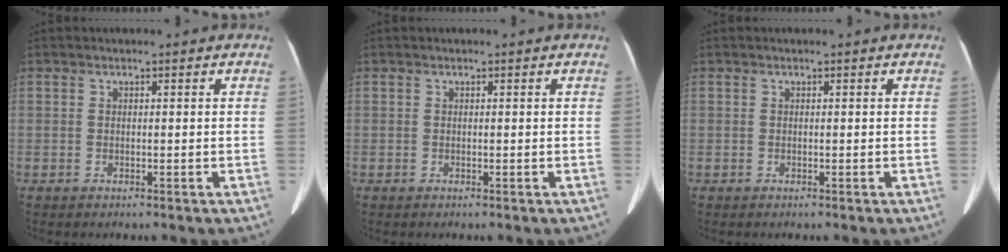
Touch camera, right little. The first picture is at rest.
{"total": 0.0}
{"total": 0.0}